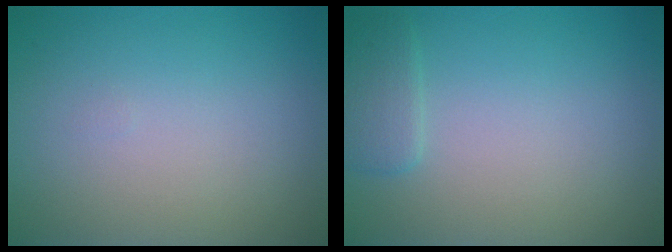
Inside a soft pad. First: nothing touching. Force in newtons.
{"total": 1.6, "press": 1.6, "slide": 0.1}